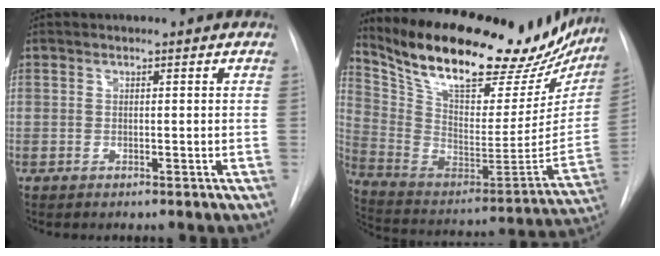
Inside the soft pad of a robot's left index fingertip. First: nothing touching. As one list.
[{"total": 32.1, "force": [25.2, 10.8, 16.7], "torque": [-0.280, -0.019, 0.365]}]